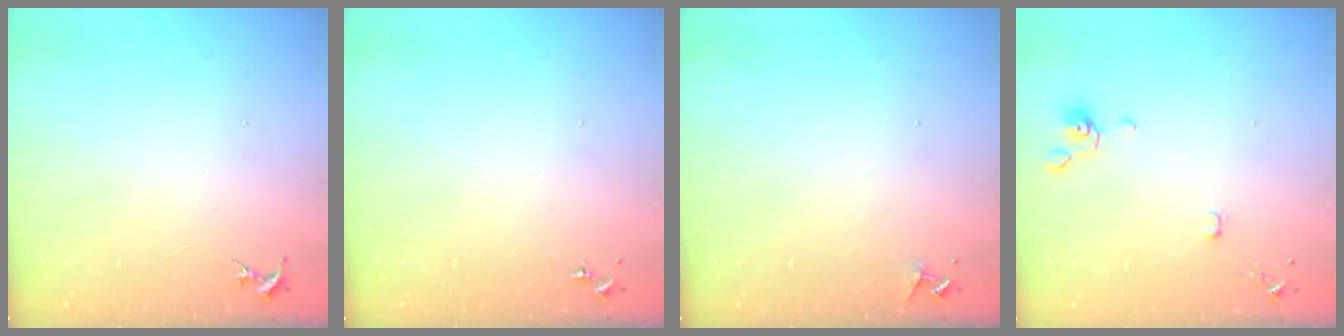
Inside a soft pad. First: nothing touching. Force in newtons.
{"total": 0.0}
{"total": 4.2, "press": 4.2, "slide": 0.5}
{"total": 4.0, "press": 4.0, "slide": 0.8}